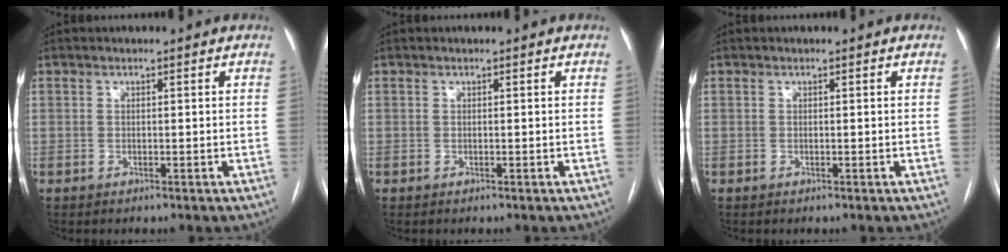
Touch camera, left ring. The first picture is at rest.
{"total": 0.0}
{"total": 0.0}